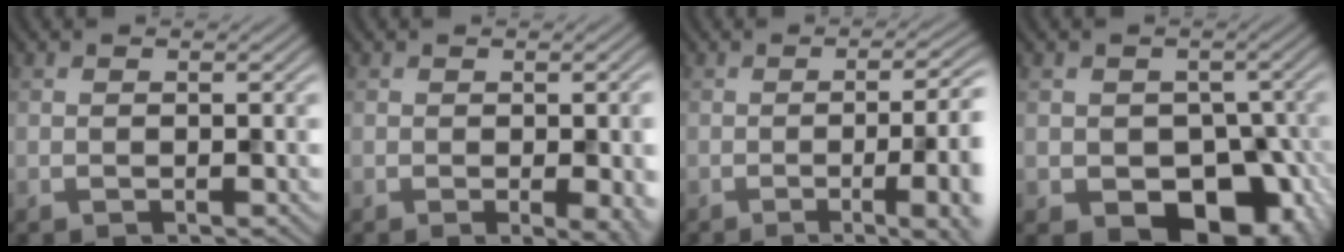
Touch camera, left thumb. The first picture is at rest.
{"total": 5.7, "force": [-1.1, 1.6, 5.4], "torque": [-0.063, -0.008, -0.010]}
{"total": 10.2, "force": [-2.1, 3.3, 9.4], "torque": [-0.099, 0.001, -0.032]}
{"total": 8.8, "force": [-2.9, 6.6, 5.0], "torque": [-0.067, -0.034, -0.035]}